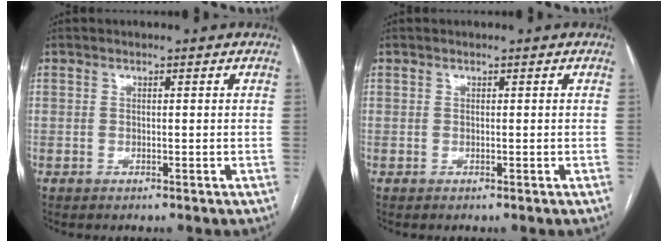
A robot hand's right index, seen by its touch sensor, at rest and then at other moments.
{"total": 0.0}